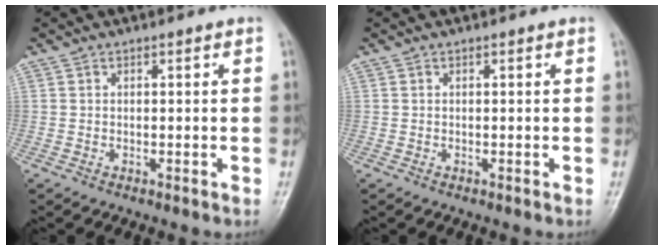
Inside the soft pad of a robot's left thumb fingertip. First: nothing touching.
{"total": 0.0}